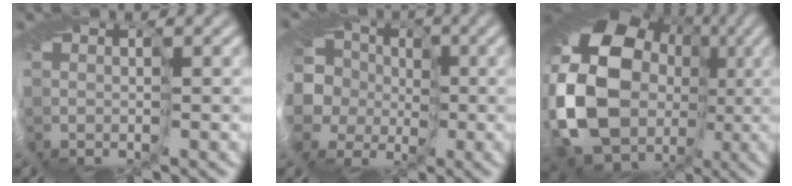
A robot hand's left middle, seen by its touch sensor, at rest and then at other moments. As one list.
[{"total": 7.8, "force": [-2.1, 7.1, 2.4], "torque": [-0.064, 0.014, -0.084]}, {"total": 18.9, "force": [-2.4, 15.9, 10.0], "torque": [-0.181, -0.029, -0.094]}]